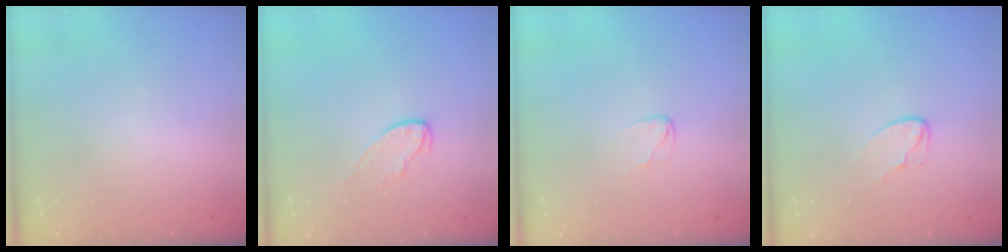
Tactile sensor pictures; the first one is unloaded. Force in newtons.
{"total": 6.5, "press": 6.5, "slide": 0.2}
{"total": 3.4, "press": 3.4, "slide": 0.3}
{"total": 4.7, "press": 4.7, "slide": 0.4}